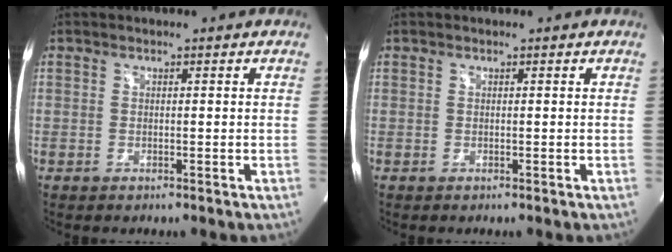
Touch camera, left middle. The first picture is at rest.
{"total": 0.0}